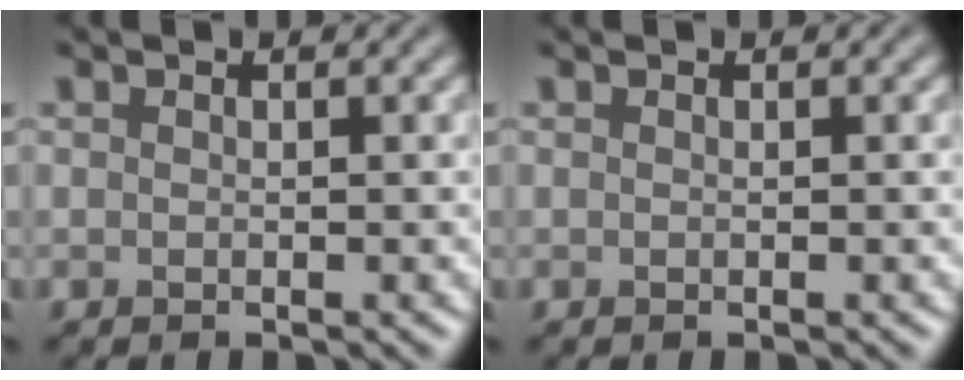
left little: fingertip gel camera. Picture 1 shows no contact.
{"total": 0.0}